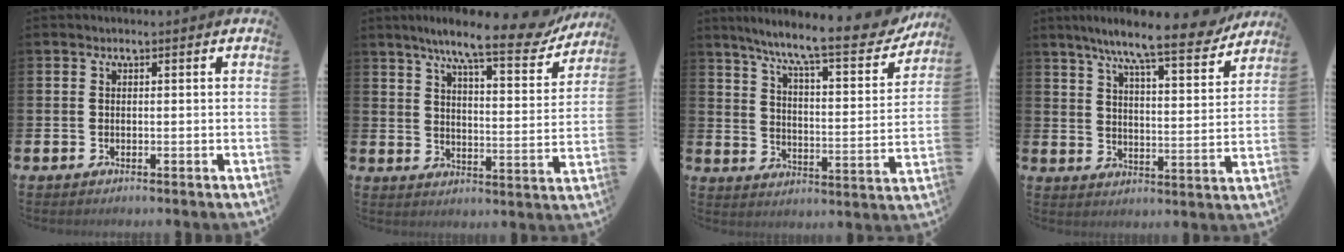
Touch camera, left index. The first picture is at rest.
{"total": 10.5, "force": [8.6, 1.2, 5.9], "torque": [-0.110, -0.047, 0.140]}
{"total": 10.7, "force": [9.0, 1.1, 5.6], "torque": [-0.124, -0.063, 0.144]}
{"total": 10.4, "force": [9.0, 0.5, 5.2], "torque": [-0.107, -0.055, 0.149]}